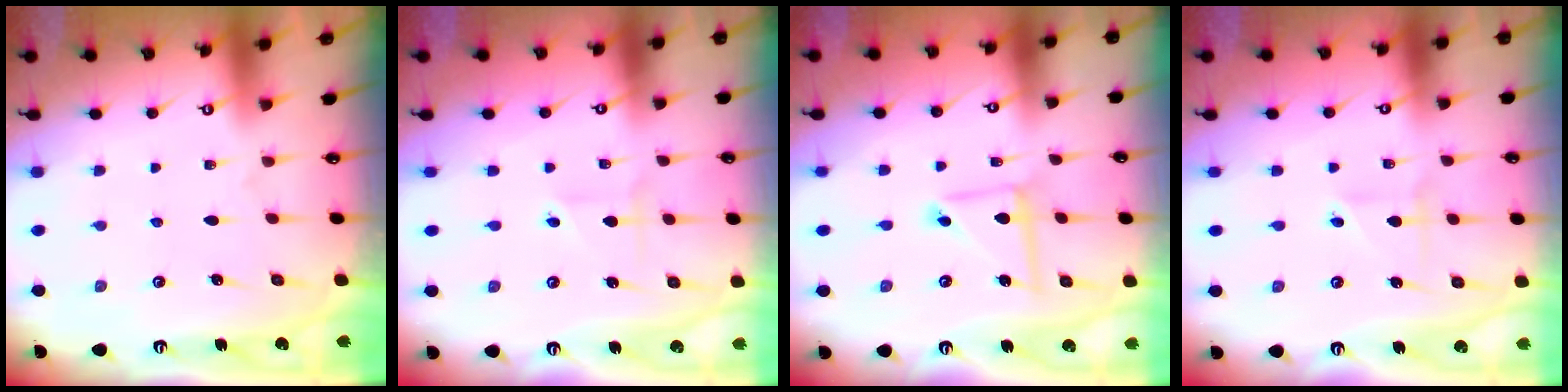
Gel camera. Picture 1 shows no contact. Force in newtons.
{"total": 1.7, "press": 1.5, "slide": 0.9}
{"total": 6.6, "press": 6.5, "slide": 0.6}
{"total": 1.6, "press": 1.4, "slide": 0.9}